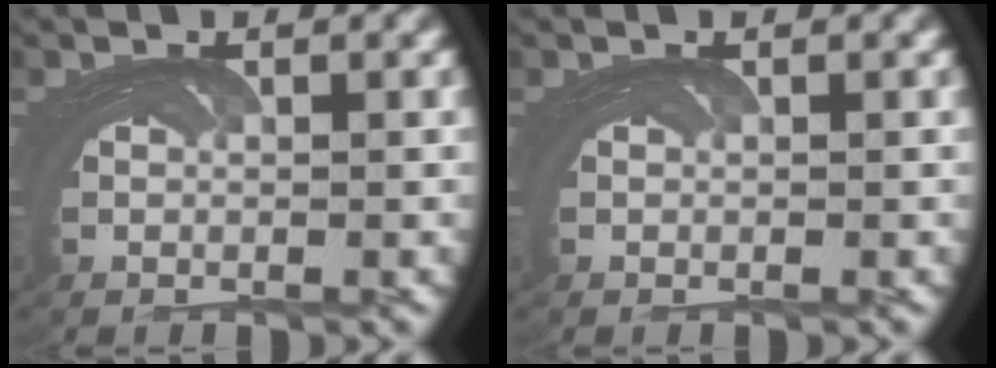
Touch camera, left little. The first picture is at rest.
{"total": 0.0}